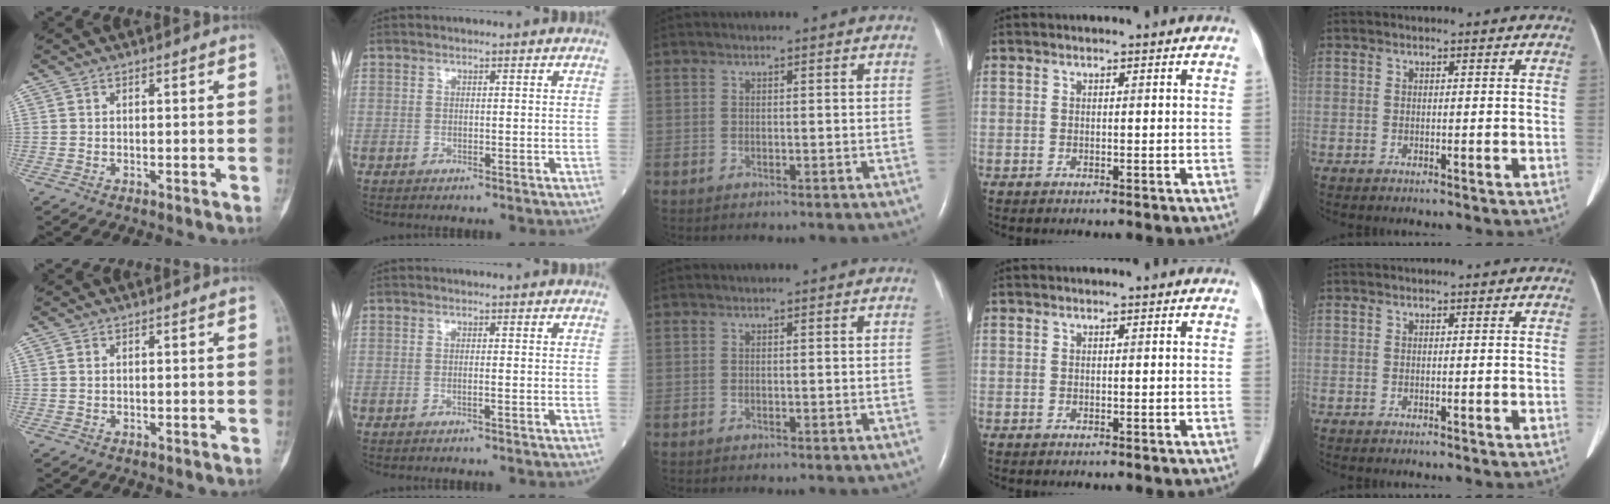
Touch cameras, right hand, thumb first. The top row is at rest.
{"thumb": {"total": 0.7, "force": [0.2, 0.5, 0.5], "torque": [-0.012, 0.001, 0.005]}, "index": {"total": 0.7, "force": [-0.3, -0.1, 0.6], "torque": [-0.012, 0.001, -0.005]}}